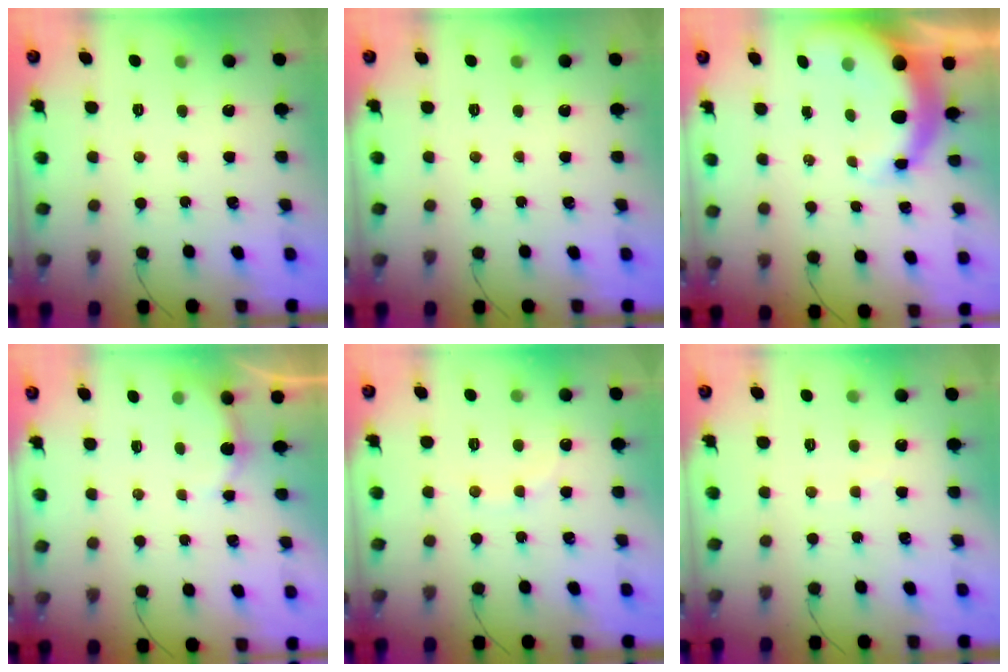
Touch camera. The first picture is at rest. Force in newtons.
{"total": 0.0}
{"total": 7.5, "press": 7.3, "slide": 1.6}
{"total": 2.7, "press": 2.6, "slide": 0.6}
{"total": 5.0, "press": 4.8, "slide": 1.6}
{"total": 2.7, "press": 2.7, "slide": 0.7}